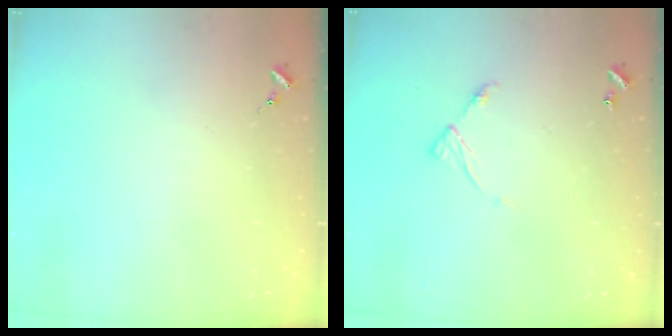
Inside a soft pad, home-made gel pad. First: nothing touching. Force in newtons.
{"total": 6.5, "press": 6.5, "slide": 0.5}